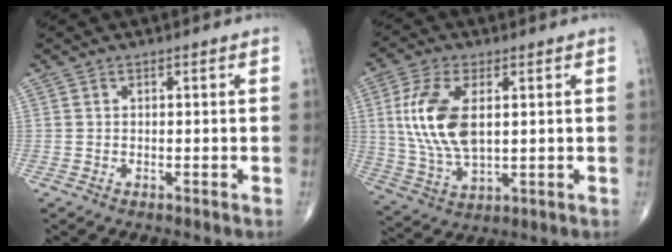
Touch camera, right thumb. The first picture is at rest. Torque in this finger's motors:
{"motor_torque": [-0.50, 1.14, 1.31, 0.25, 0.17]}